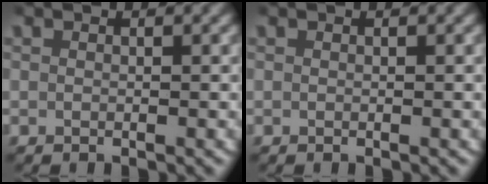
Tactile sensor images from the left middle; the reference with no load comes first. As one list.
[{"total": 0.0}]